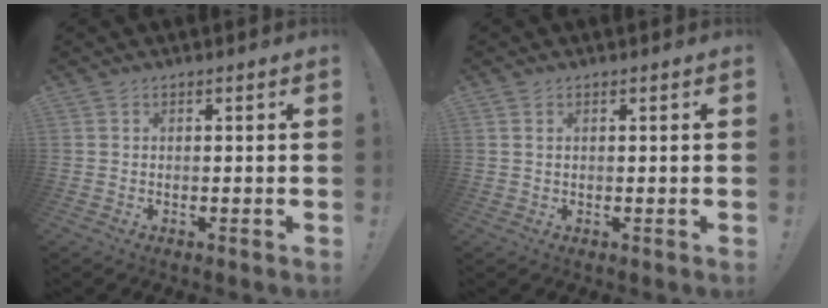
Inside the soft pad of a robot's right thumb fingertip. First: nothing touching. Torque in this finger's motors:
{"motor_torque": [0.13, 0.02, -0.30, 0.06, 0.01]}